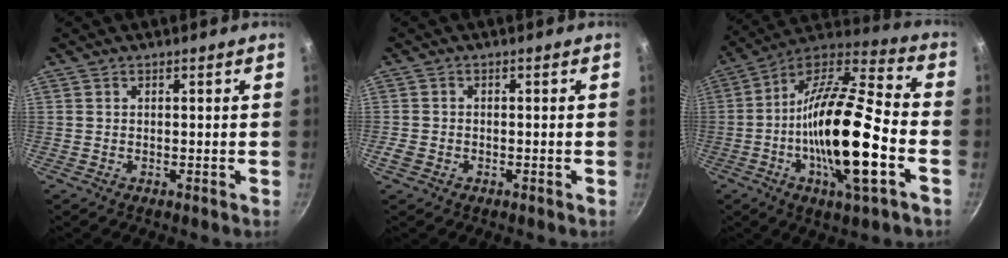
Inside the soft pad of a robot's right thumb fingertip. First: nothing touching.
{"total": 2.3, "force": [-1.0, 1.7, 1.1], "torque": [-0.025, 0.005, -0.018]}
{"total": 23.4, "force": [-5.6, 6.5, 21.8], "torque": [-0.380, 0.025, -0.117]}